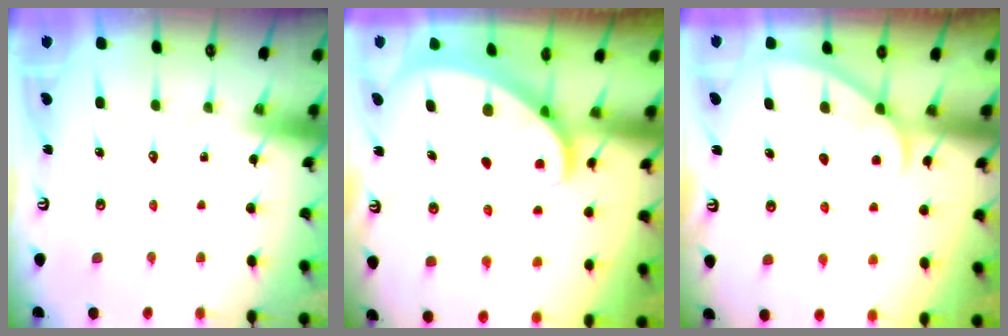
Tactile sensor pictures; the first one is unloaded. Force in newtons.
{"total": 1.8, "press": 1.8, "slide": 0.1}
{"total": 3.5, "press": 3.5, "slide": 0.4}